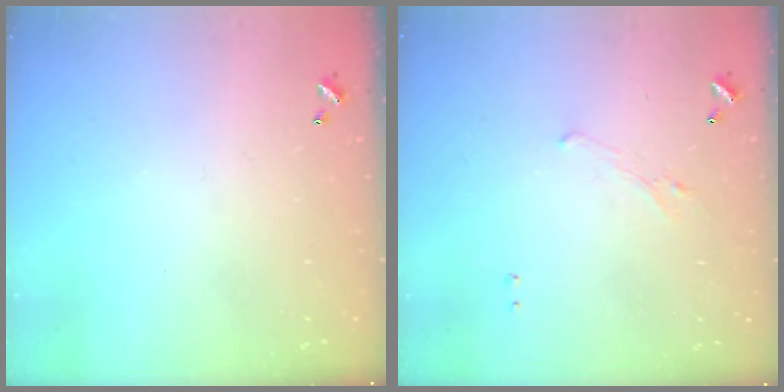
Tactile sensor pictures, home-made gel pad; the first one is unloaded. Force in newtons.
{"total": 1.2, "press": 0.9, "slide": 0.8}